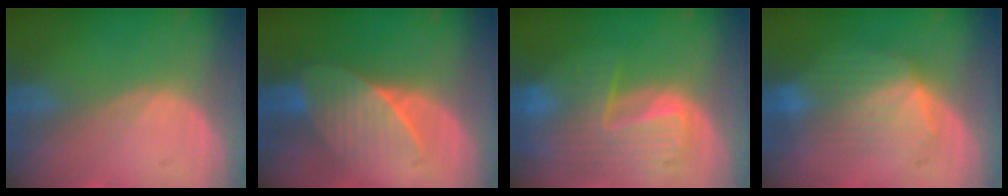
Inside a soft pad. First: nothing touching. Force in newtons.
{"total": 7.4, "press": 6.9, "slide": 2.6}
{"total": 9.8, "press": 8.5, "slide": 4.9}
{"total": 7.3, "press": 7.0, "slide": 1.8}